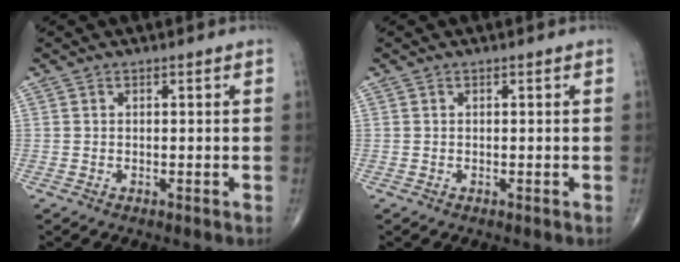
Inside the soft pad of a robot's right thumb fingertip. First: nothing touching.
{"total": 0.0}